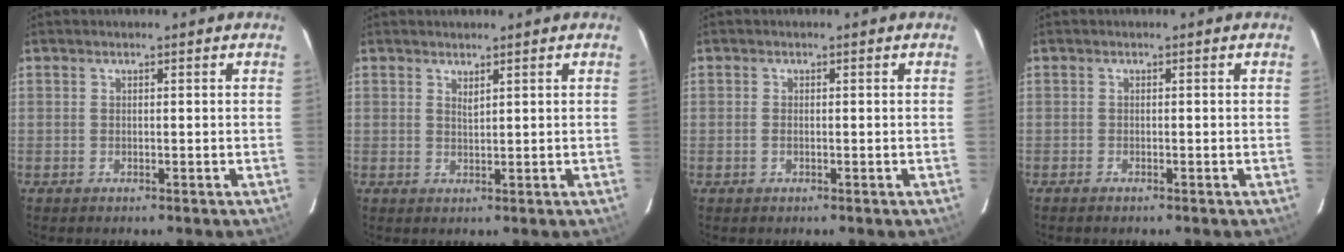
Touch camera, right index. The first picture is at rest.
{"total": 1.2, "force": [1.0, 0.2, 0.7], "torque": [-0.013, -0.001, 0.018]}
{"total": 0.9, "force": [-0.3, 0.5, 0.7], "torque": [-0.014, 0.000, -0.006]}
{"total": 0.8, "force": [-0.7, 0.2, 0.3], "torque": [-0.008, -0.002, -0.014]}